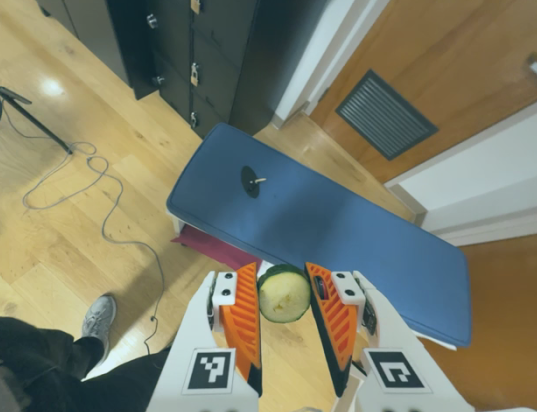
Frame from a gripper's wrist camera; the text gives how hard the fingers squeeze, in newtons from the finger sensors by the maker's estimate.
{"total": 8.1, "left": 7.7, "right": 8.5}